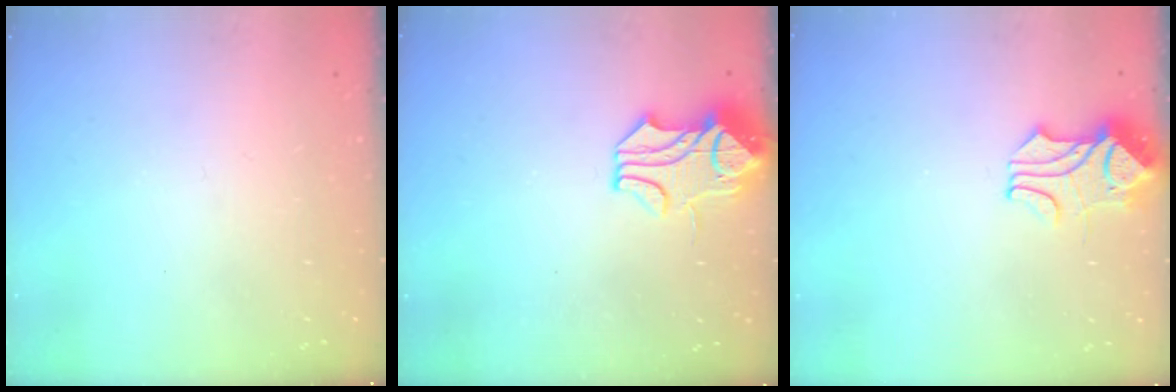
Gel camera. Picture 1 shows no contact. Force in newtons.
{"total": 1.6, "press": 0.9, "slide": 1.3}
{"total": 1.8, "press": 1.4, "slide": 1.1}